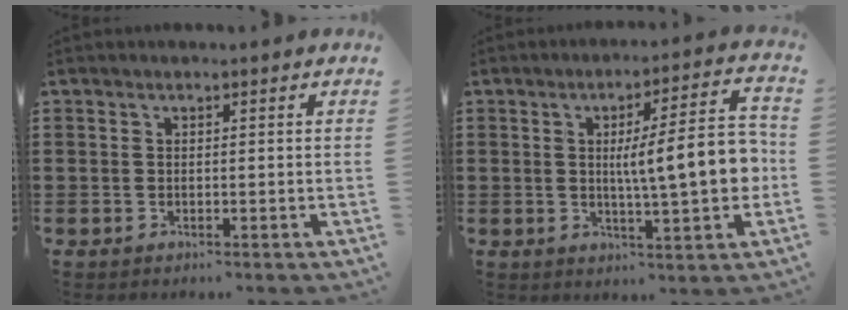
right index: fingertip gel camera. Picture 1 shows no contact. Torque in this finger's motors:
{"motor_torque": [1.69, -0.45, 1.05, 0.21]}